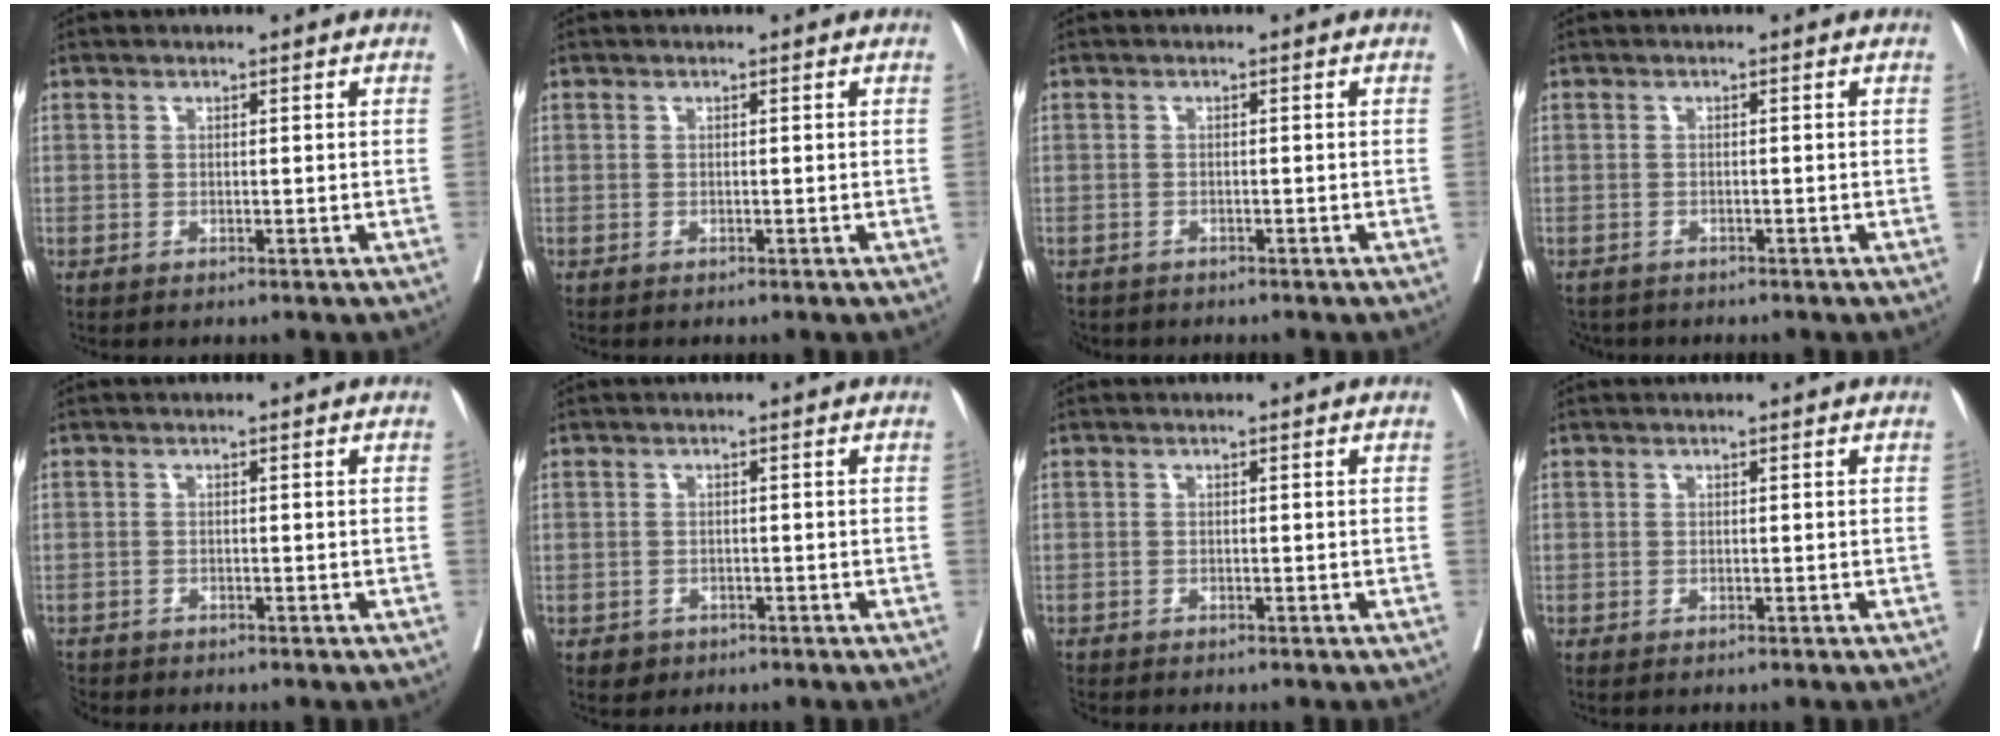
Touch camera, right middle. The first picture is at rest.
{"total": 0.0}
{"total": 4.0, "force": [-3.3, 2.1, 0.8], "torque": [-0.019, -0.003, -0.050]}
{"total": 3.7, "force": [-3.2, 1.6, 0.5], "torque": [-0.007, -0.003, -0.048]}
{"total": 2.7, "force": [-2.6, 1.0, 0.1], "torque": [-0.004, -0.007, -0.045]}
{"total": 1.5, "force": [-0.9, 1.1, 0.2], "torque": [-0.006, 0.003, -0.011]}
{"total": 2.0, "force": [-1.9, 0.3, 0.6], "torque": [-0.015, -0.005, -0.030]}
{"total": 0.7, "force": [-0.6, 0.0, 0.3], "torque": [-0.007, -0.004, -0.008]}